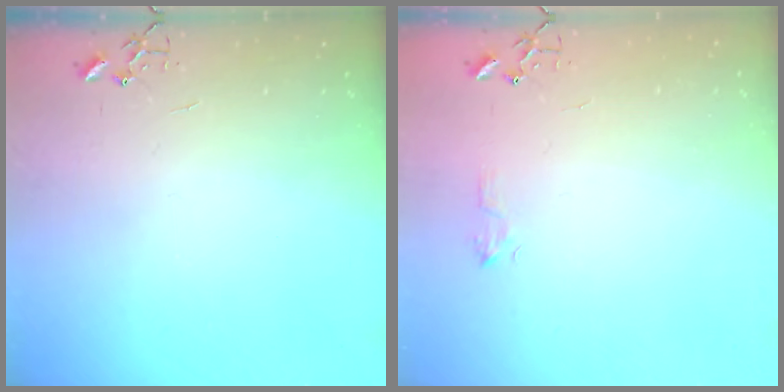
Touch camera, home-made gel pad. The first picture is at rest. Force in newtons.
{"total": 5.5, "press": 5.4, "slide": 0.8}